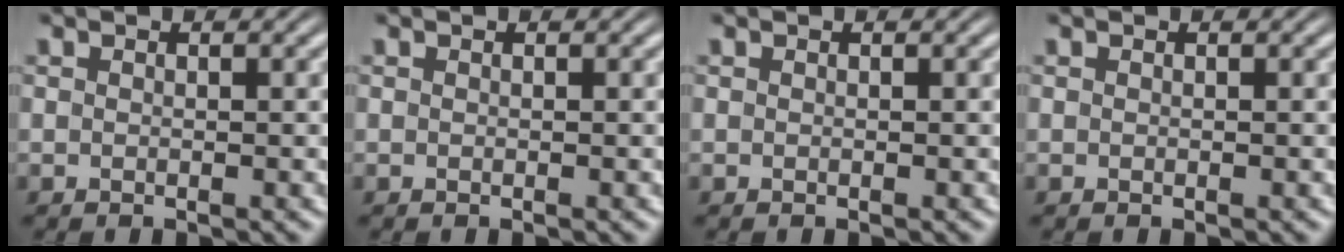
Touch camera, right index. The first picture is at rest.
{"total": 0.0}
{"total": 0.0}
{"total": 0.0}